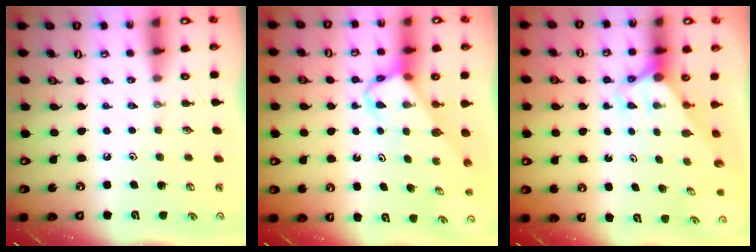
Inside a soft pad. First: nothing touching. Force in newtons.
{"total": 3.9, "press": 3.9, "slide": 0.3}
{"total": 2.8, "press": 2.8, "slide": 0.0}